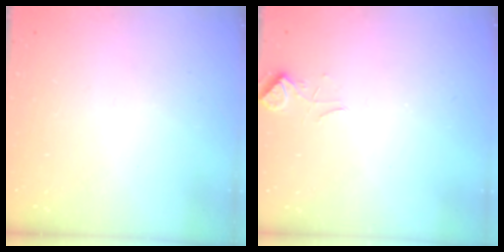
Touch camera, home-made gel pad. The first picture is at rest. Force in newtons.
{"total": 2.2, "press": 2.1, "slide": 0.7}